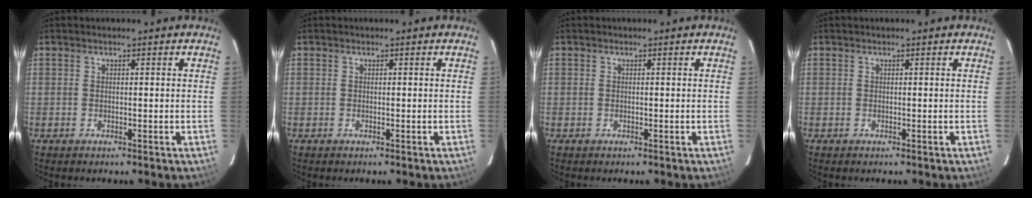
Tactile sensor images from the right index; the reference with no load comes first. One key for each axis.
{"total": 0.0}
{"total": 0.0}
{"total": 0.0}